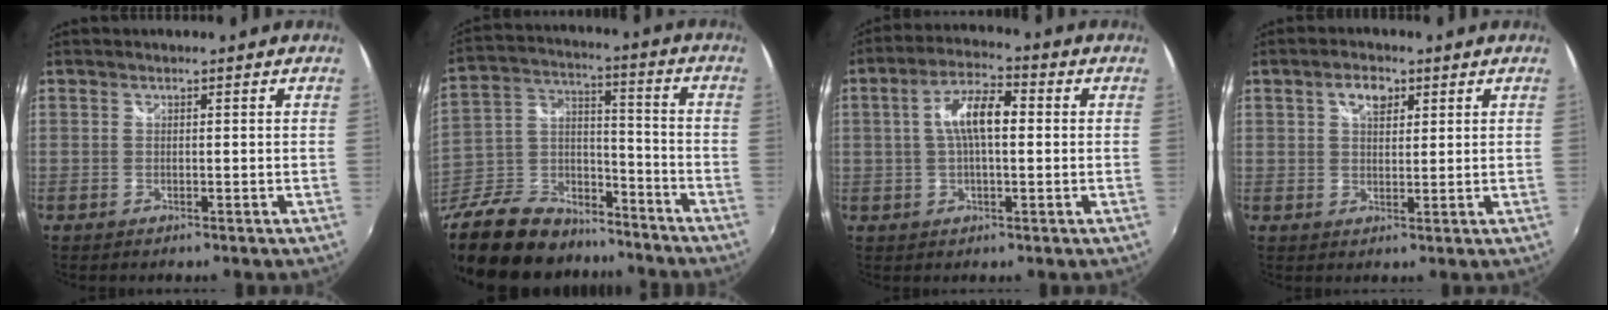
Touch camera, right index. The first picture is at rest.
{"total": 26.7, "force": [-20.1, 13.4, 11.4], "torque": [-0.279, 0.033, -0.317]}
{"total": 8.3, "force": [0.7, 3.1, 7.6], "torque": [-0.143, 0.017, 0.012]}
{"total": 4.3, "force": [2.0, 2.4, 2.9], "torque": [-0.045, 0.011, 0.035]}